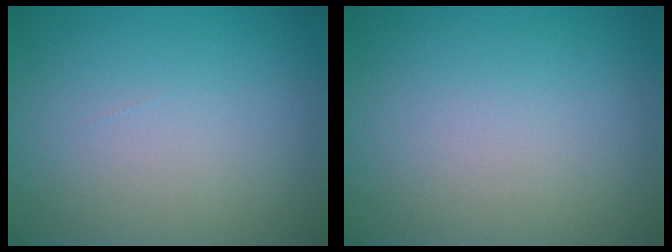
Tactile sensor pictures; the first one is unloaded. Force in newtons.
{"total": 0.0}